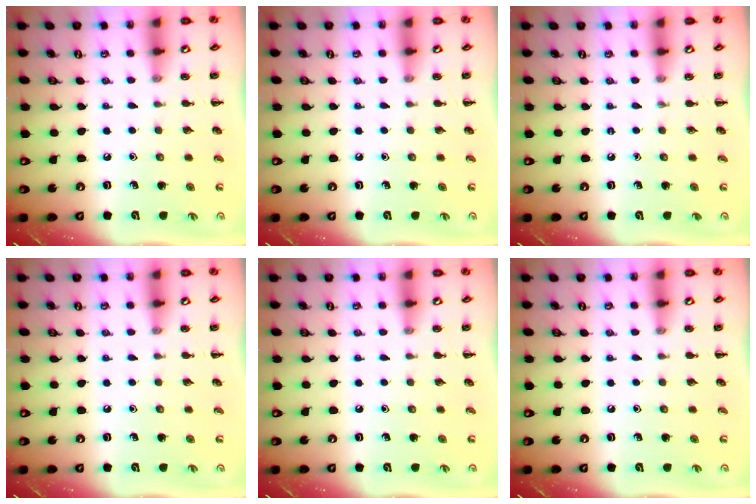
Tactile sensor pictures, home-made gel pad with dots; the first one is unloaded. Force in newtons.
{"total": 0.0}
{"total": 0.0}
{"total": 0.0}
{"total": 0.0}
{"total": 0.0}